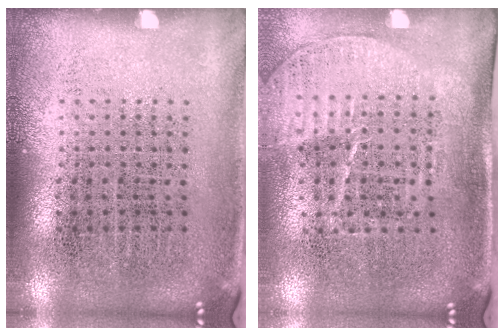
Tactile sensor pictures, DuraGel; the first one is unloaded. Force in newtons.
{"total": 1.5, "press": 1.3, "slide": 0.8}